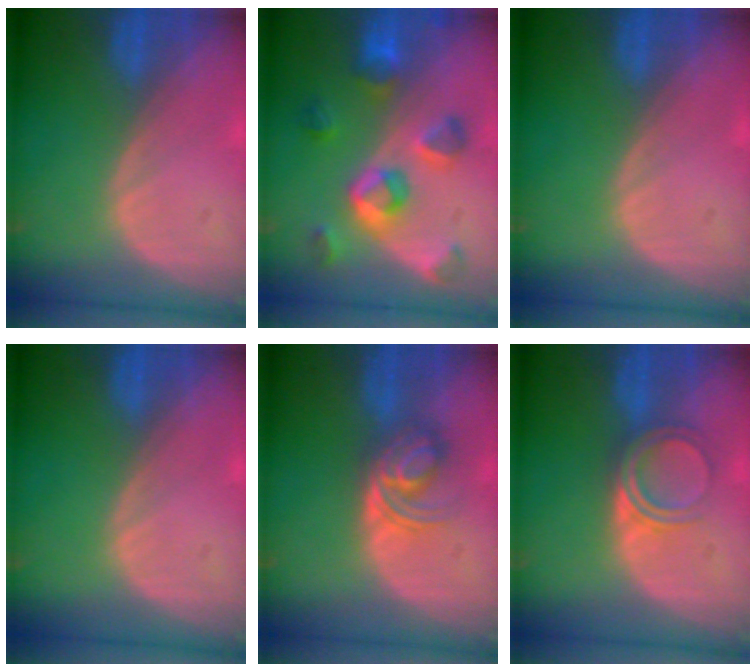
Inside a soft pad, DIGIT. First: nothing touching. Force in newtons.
{"total": 8.3, "press": 8.1, "slide": 1.9}
{"total": 0.0}
{"total": 0.0}
{"total": 5.7, "press": 5.2, "slide": 2.4}
{"total": 4.7, "press": 4.2, "slide": 2.1}